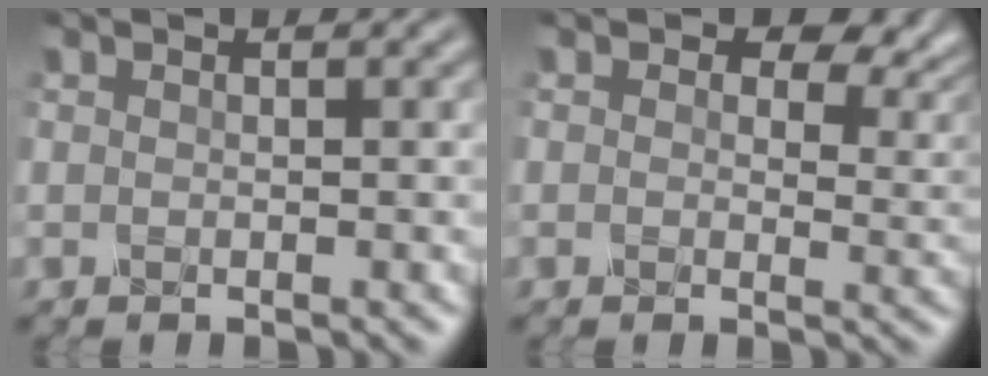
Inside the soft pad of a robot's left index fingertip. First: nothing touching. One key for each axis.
{"total": 6.7, "fx": 3.2, "fy": 4.0, "fz": 4.3, "tx": -0.055, "ty": -0.005, "tz": 0.037}